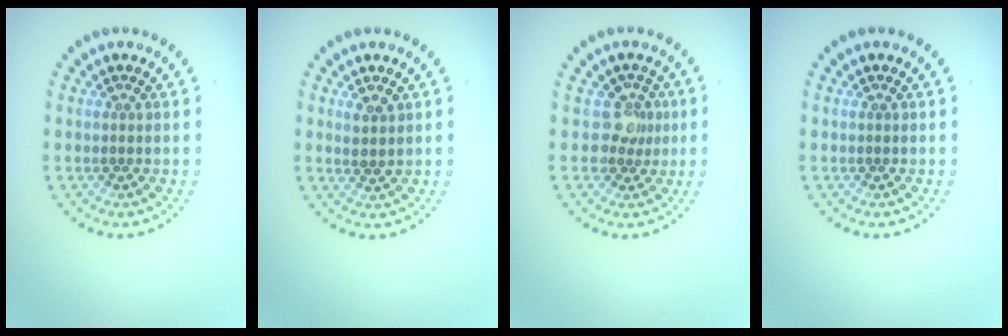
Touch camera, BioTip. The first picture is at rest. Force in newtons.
{"total": 1.5, "press": 1.2, "slide": 0.9}
{"total": 2.2, "press": 1.6, "slide": 1.4}
{"total": 0.0}